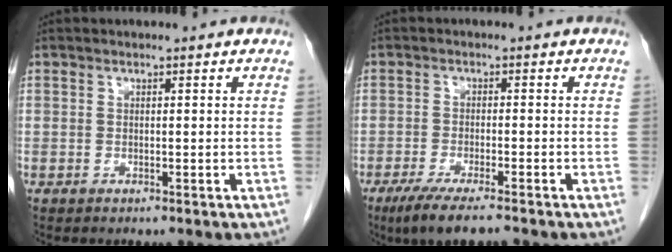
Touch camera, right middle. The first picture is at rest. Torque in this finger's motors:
{"motor_torque": [0.07, -0.04, 0.08, 0.08]}